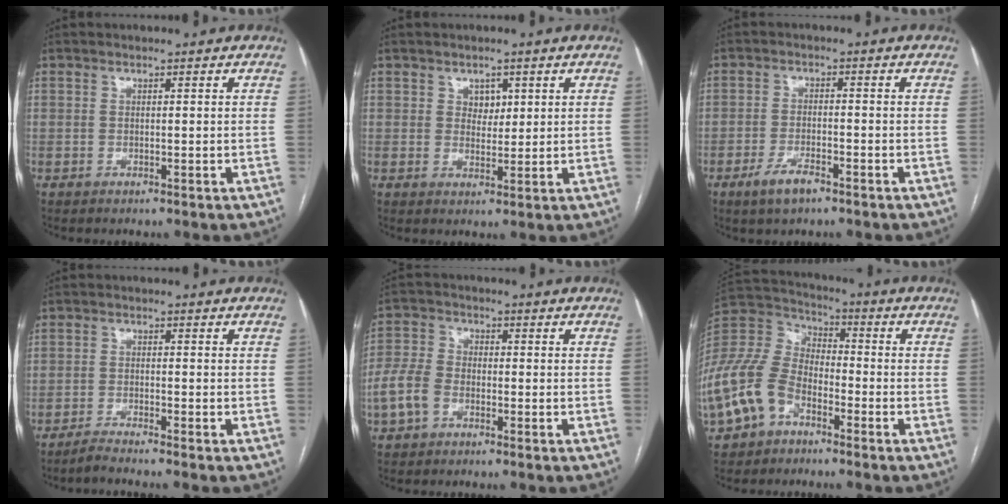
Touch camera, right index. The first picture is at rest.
{"total": 2.6, "force": [1.1, 1.9, 1.4], "torque": [-0.016, 0.001, 0.020]}
{"total": 4.7, "force": [-3.1, 1.3, 3.2], "torque": [-0.067, -0.003, -0.054]}
{"total": 3.7, "force": [-3.4, -1.0, 1.1], "torque": [-0.022, -0.011, -0.061]}
{"total": 5.9, "force": [-2.7, 3.9, 3.5], "torque": [-0.098, 0.013, -0.058]}
{"total": 17.9, "force": [-9.0, 11.6, 10.2], "torque": [-0.275, 0.022, -0.178]}